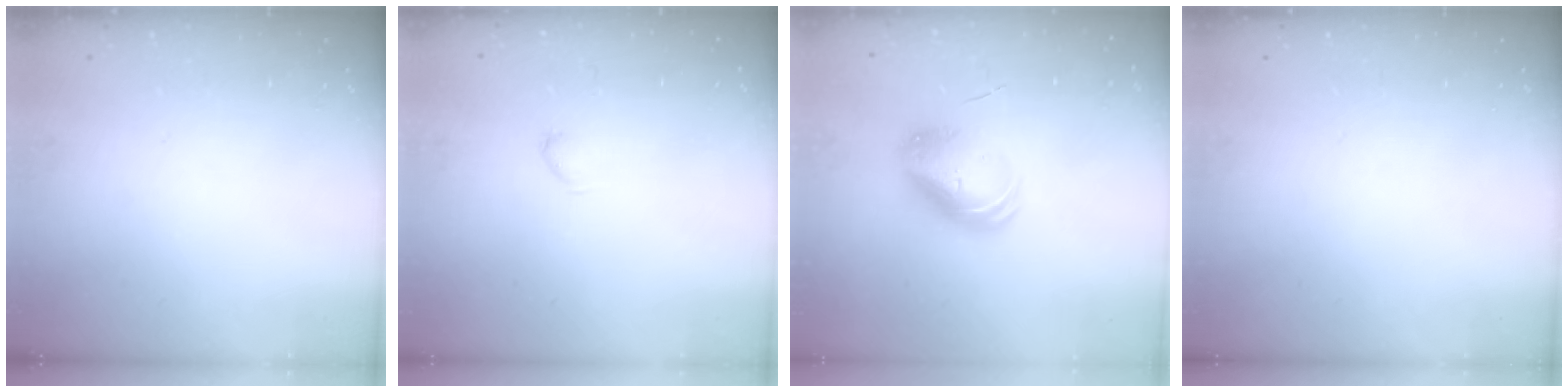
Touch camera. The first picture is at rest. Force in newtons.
{"total": 2.3, "press": 2.3, "slide": 0.4}
{"total": 10.9, "press": 10.7, "slide": 2.0}
{"total": 0.0}